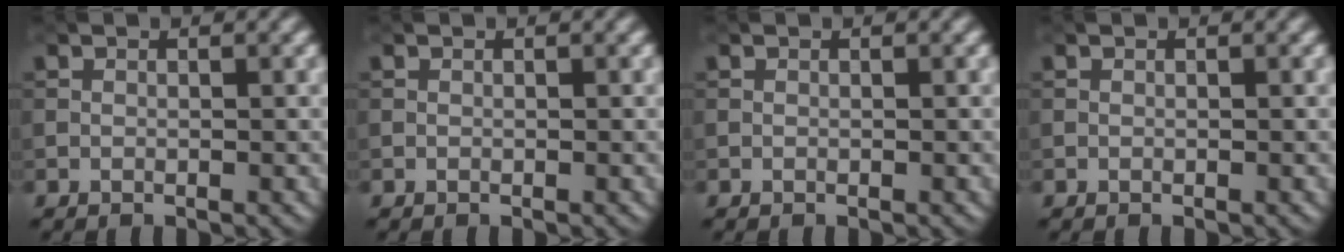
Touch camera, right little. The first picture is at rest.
{"total": 0.0}
{"total": 0.0}
{"total": 0.0}